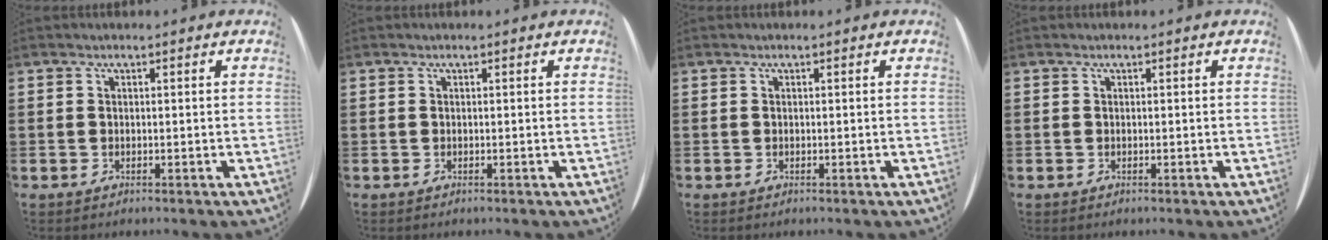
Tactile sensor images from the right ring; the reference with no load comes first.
{"total": 0.0}
{"total": 0.0}
{"total": 0.0}